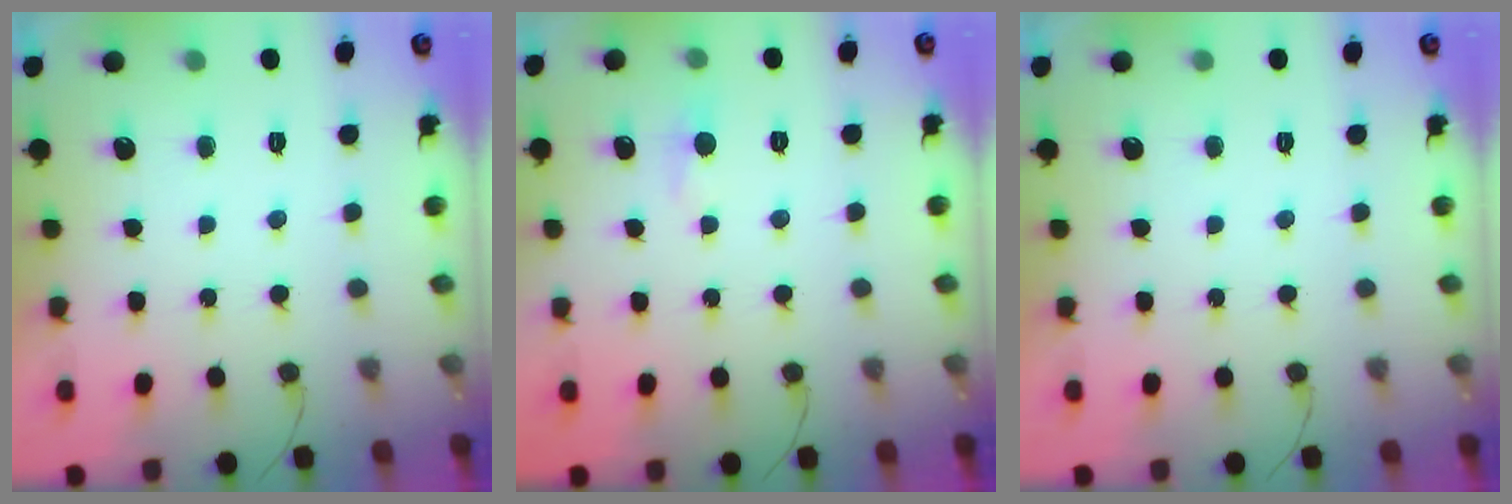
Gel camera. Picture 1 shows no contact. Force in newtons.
{"total": 3.9, "press": 3.9, "slide": 0.5}
{"total": 0.0}